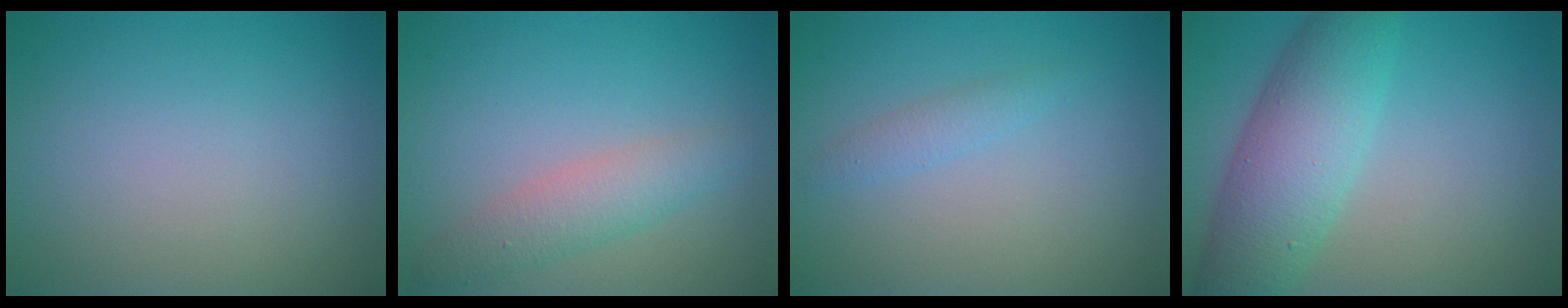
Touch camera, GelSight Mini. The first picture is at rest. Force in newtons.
{"total": 2.9, "press": 2.9, "slide": 0.1}
{"total": 1.3, "press": 1.3, "slide": 0.1}
{"total": 7.4, "press": 7.4, "slide": 0.2}